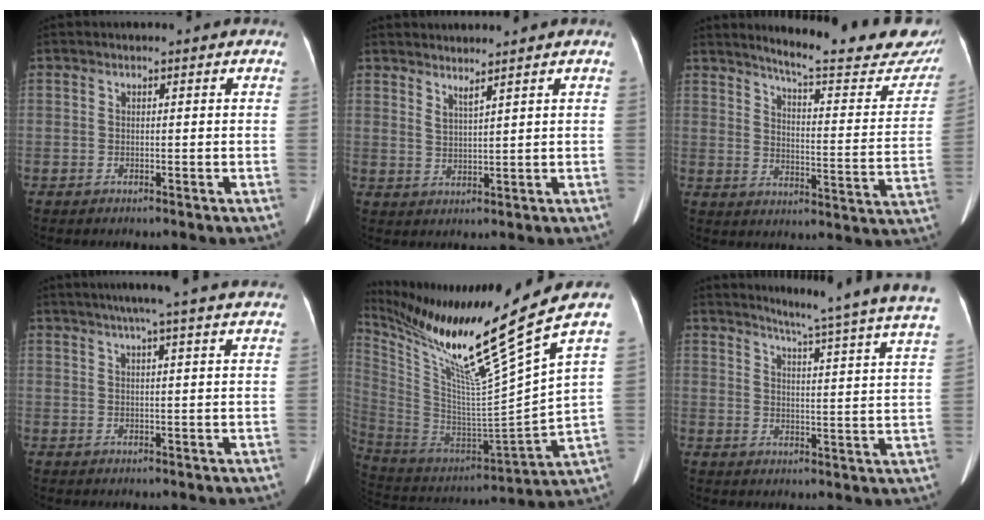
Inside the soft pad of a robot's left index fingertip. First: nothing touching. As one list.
[{"total": 2.2, "force": [1.8, -0.6, 1.0], "torque": [-0.025, -0.018, 0.037]}, {"total": 21.5, "force": [19.3, 1.9, 9.3], "torque": [-0.122, -0.079, 0.229]}, {"total": 15.7, "force": [13.4, -0.4, 8.2], "torque": [-0.129, 0.016, 0.160]}, {"total": 25.2, "force": [17.8, -2.2, 17.8], "torque": [-0.325, -0.056, 0.302]}, {"total": 21.2, "force": [18.5, -1.5, 10.1], "torque": [-0.147, -0.083, 0.218]}]